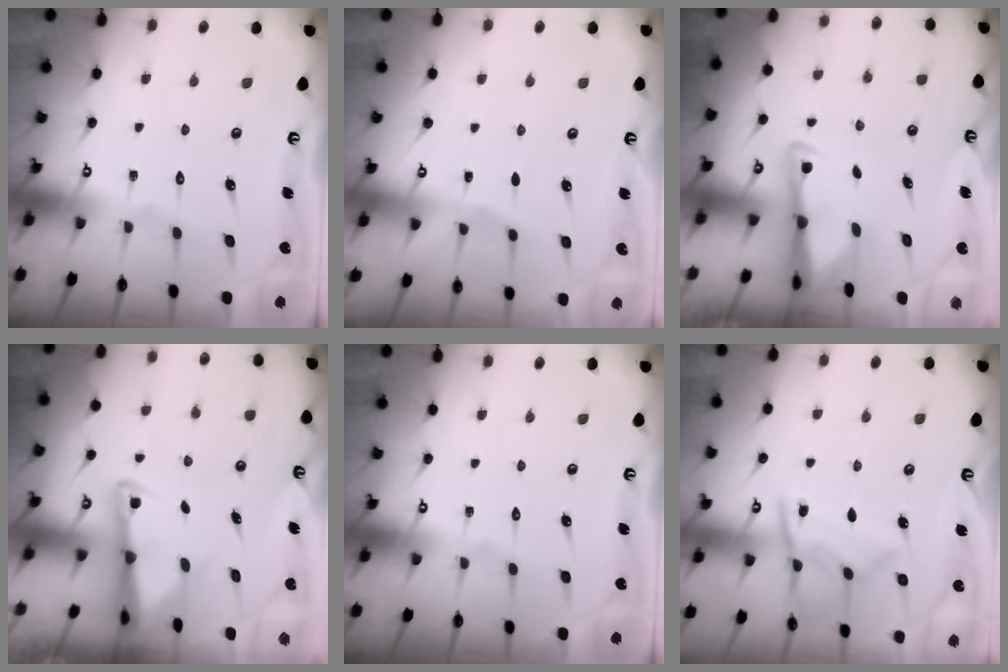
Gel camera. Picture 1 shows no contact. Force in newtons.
{"total": 1.6, "press": 1.5, "slide": 0.3}
{"total": 2.9, "press": 2.8, "slide": 0.4}
{"total": 2.8, "press": 2.8, "slide": 0.5}
{"total": 0.0}
{"total": 10.0, "press": 10.0, "slide": 0.9}